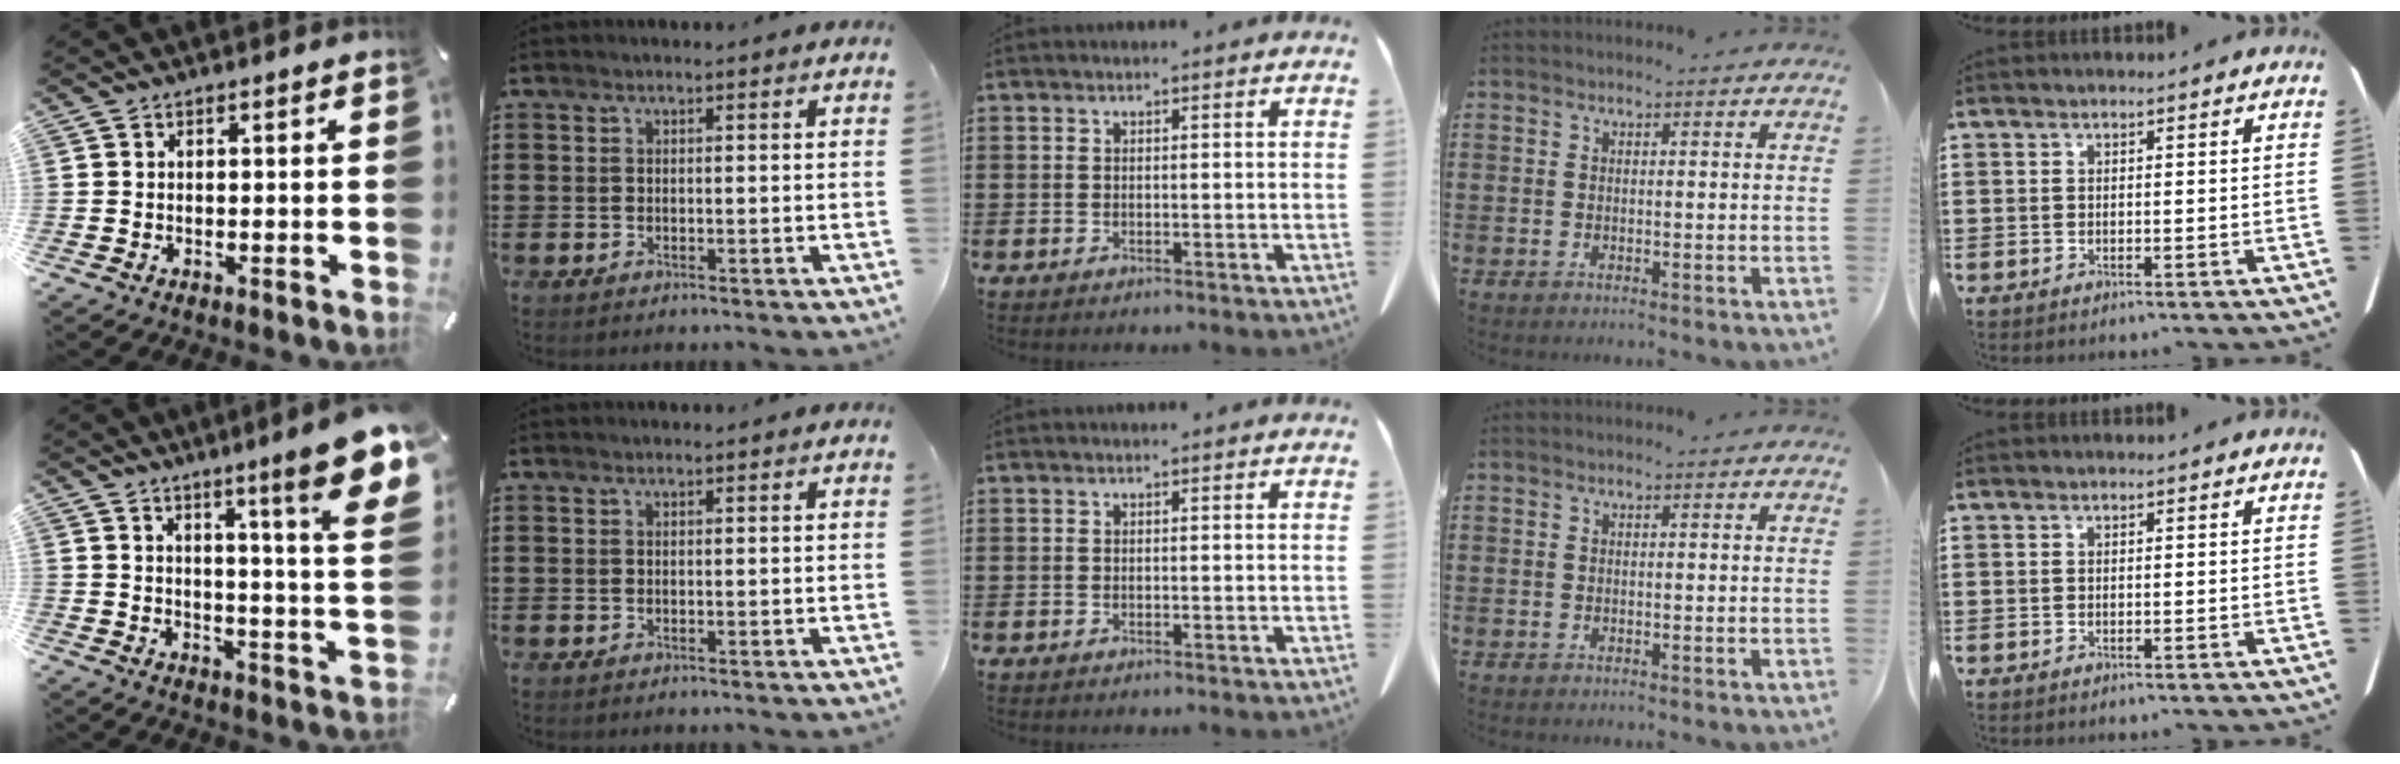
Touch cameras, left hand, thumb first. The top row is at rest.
{"thumb": {"total": 14.5, "force": [8.5, 0.8, 11.8], "torque": [-0.177, -0.069, 0.126]}}